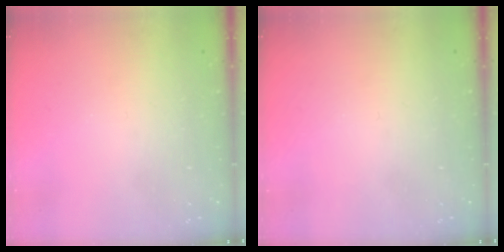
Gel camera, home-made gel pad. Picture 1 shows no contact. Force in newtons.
{"total": 0.0}